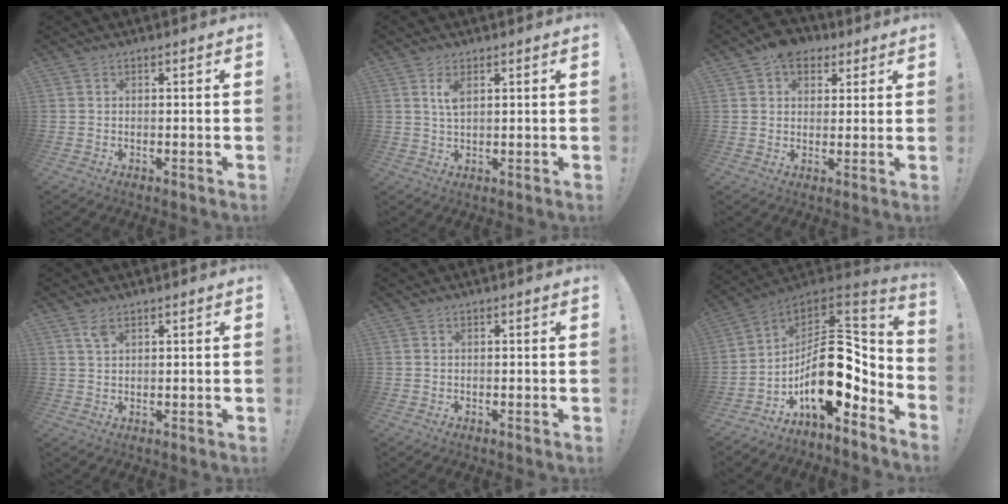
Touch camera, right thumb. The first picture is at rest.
{"total": 3.7, "force": [1.6, 1.6, 2.9], "torque": [-0.045, -0.004, 0.025]}
{"total": 7.9, "force": [4.1, 5.9, 3.3], "torque": [-0.043, -0.014, 0.079]}
{"total": 3.1, "force": [1.9, 1.4, 2.1], "torque": [-0.037, -0.004, 0.033]}
{"total": 0.0}
{"total": 21.8, "force": [-3.0, 11.5, 18.2], "torque": [-0.293, 0.000, -0.042]}